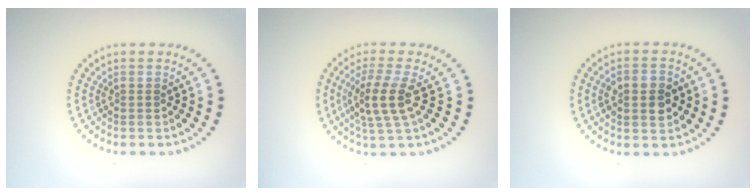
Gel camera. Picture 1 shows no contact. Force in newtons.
{"total": 3.7, "press": 3.1, "slide": 1.9}
{"total": 3.7, "press": 3.7, "slide": 0.2}